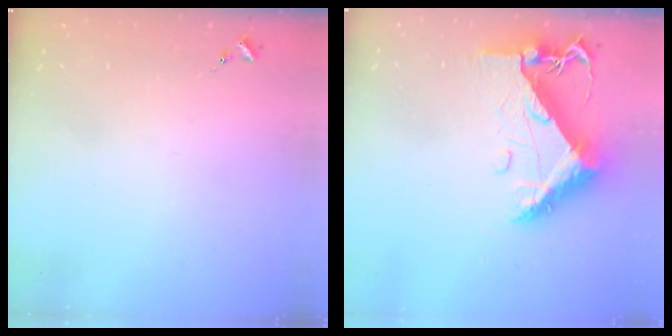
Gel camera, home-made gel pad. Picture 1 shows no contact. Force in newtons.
{"total": 11.3, "press": 11.3, "slide": 1.2}